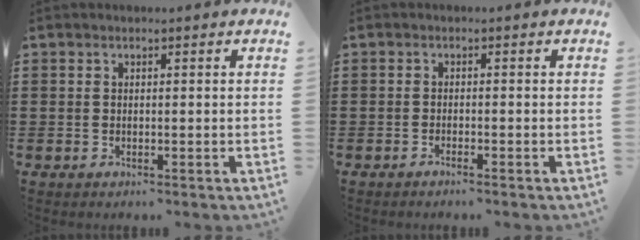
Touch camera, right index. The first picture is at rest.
{"total": 0.8, "force": [-0.8, 0.0, 0.3], "torque": [-0.006, -0.001, -0.015]}